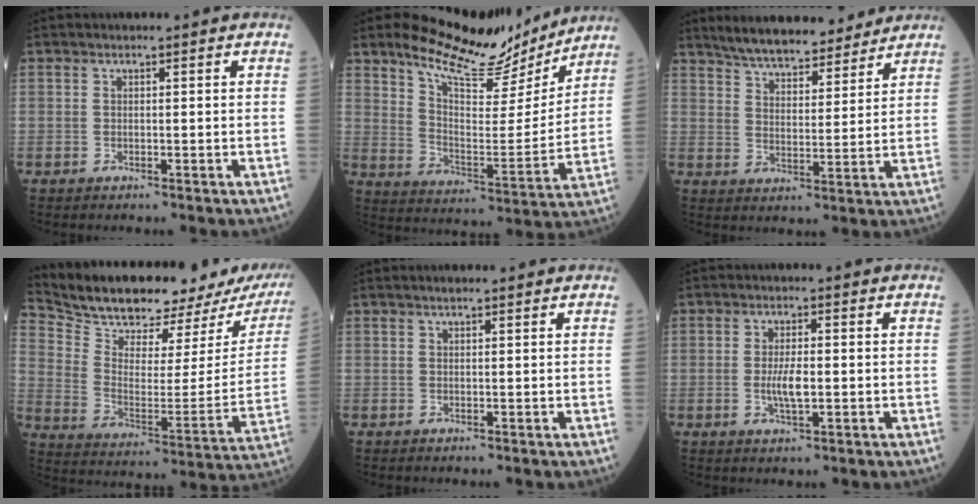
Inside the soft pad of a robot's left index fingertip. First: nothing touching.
{"total": 15.7, "force": [13.8, 3.8, 6.6], "torque": [-0.113, -0.021, 0.212]}
{"total": 14.1, "force": [12.5, 3.2, 5.6], "torque": [-0.078, 0.009, 0.189]}
{"total": 24.2, "force": [21.5, 5.1, 10.0], "torque": [-0.174, -0.049, 0.308]}
{"total": 1.3, "force": [1.0, 0.3, 0.7], "torque": [-0.016, 0.010, 0.015]}
{"total": 3.8, "force": [-0.7, 0.9, 3.6], "torque": [-0.074, -0.007, -0.013]}